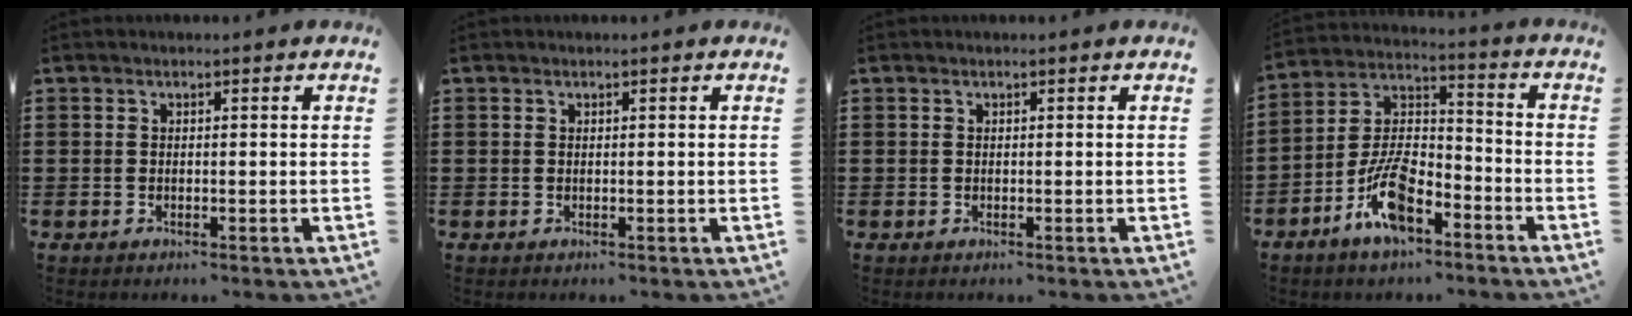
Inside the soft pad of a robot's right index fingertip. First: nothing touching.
{"total": 0.0}
{"total": 0.0}
{"total": 10.3, "force": [-6.2, 4.1, 7.1], "torque": [-0.152, 0.004, -0.116]}